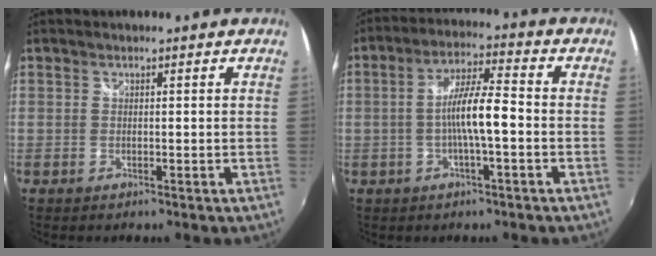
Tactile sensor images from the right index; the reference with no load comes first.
{"total": 8.0, "force": [-1.7, 0.9, 7.8], "torque": [-0.151, 0.007, -0.030]}